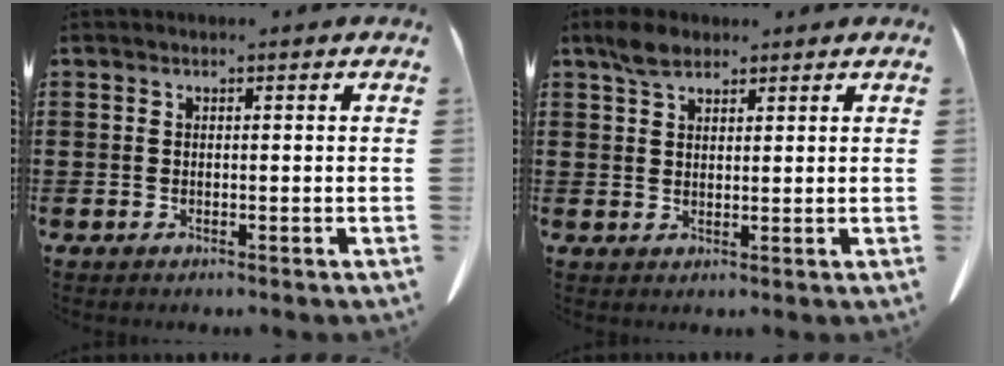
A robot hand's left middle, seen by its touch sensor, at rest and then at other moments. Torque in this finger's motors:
{"motor_torque": [0.77, 0.40, 0.05, 0.02]}